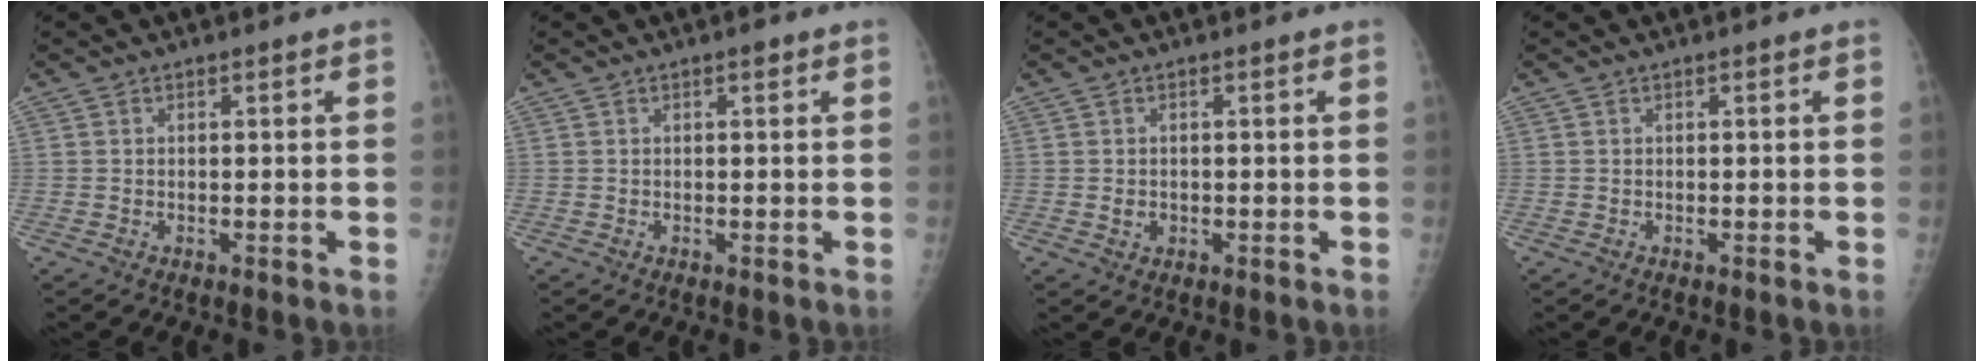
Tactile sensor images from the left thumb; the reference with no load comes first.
{"total": 0.7, "force": [0.4, 0.3, 0.5], "torque": [-0.005, 0.000, 0.005]}
{"total": 1.6, "force": [-0.2, 1.4, 0.8], "torque": [-0.008, 0.002, 0.002]}
{"total": 0.0}